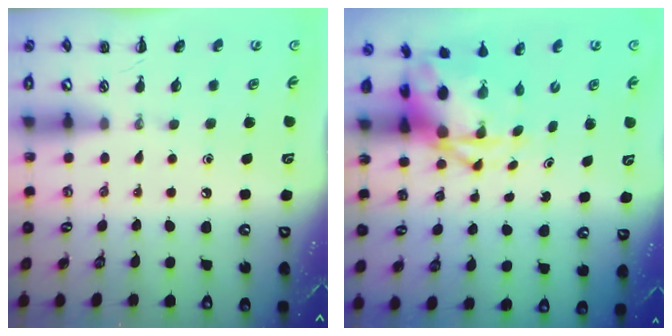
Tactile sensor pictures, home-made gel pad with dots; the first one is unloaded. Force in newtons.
{"total": 5.4, "press": 5.2, "slide": 1.4}